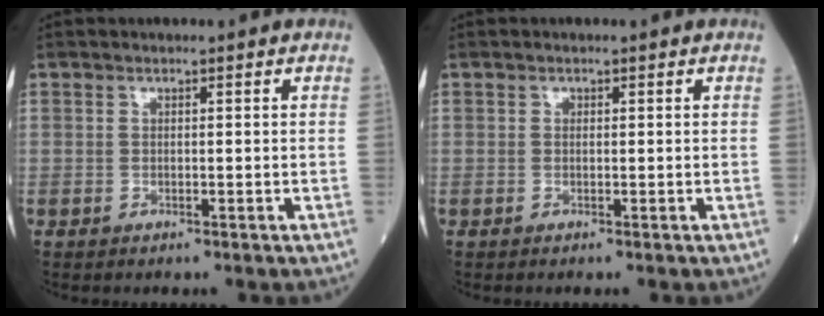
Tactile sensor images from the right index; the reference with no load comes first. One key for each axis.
{"total": 0.0}